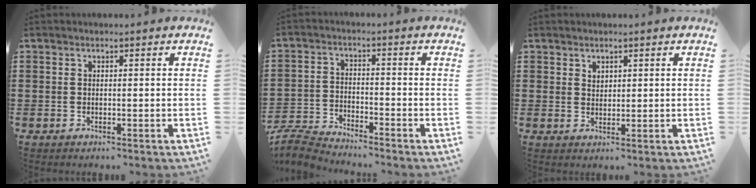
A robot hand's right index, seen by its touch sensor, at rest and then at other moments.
{"total": 4.7, "force": [-4.6, 0.3, 0.6], "torque": [-0.042, -0.008, -0.101]}
{"total": 1.5, "force": [1.2, 0.9, 0.3], "torque": [-0.007, 0.004, 0.023]}